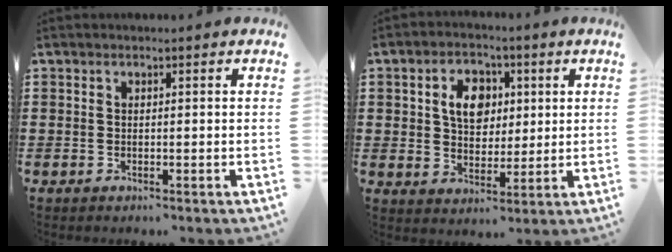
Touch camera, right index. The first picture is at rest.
{"total": 6.5, "force": [1.6, 4.7, 4.1], "torque": [-0.081, 0.012, 0.021]}